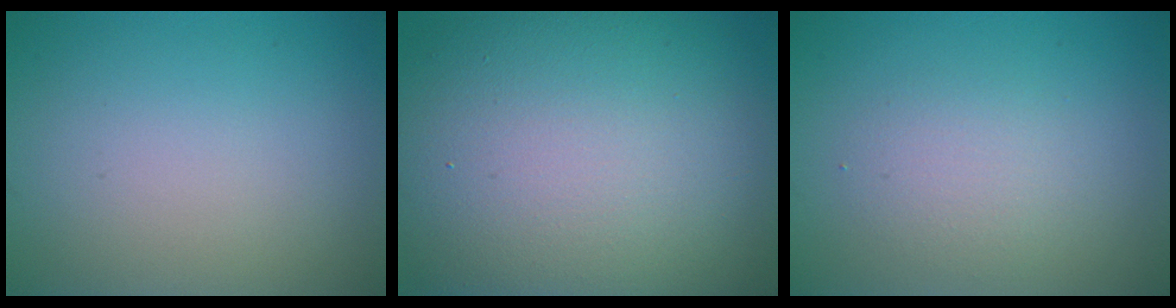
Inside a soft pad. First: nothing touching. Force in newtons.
{"total": 16.5, "press": 16.5, "slide": 0.9}
{"total": 2.2, "press": 2.2, "slide": 0.1}